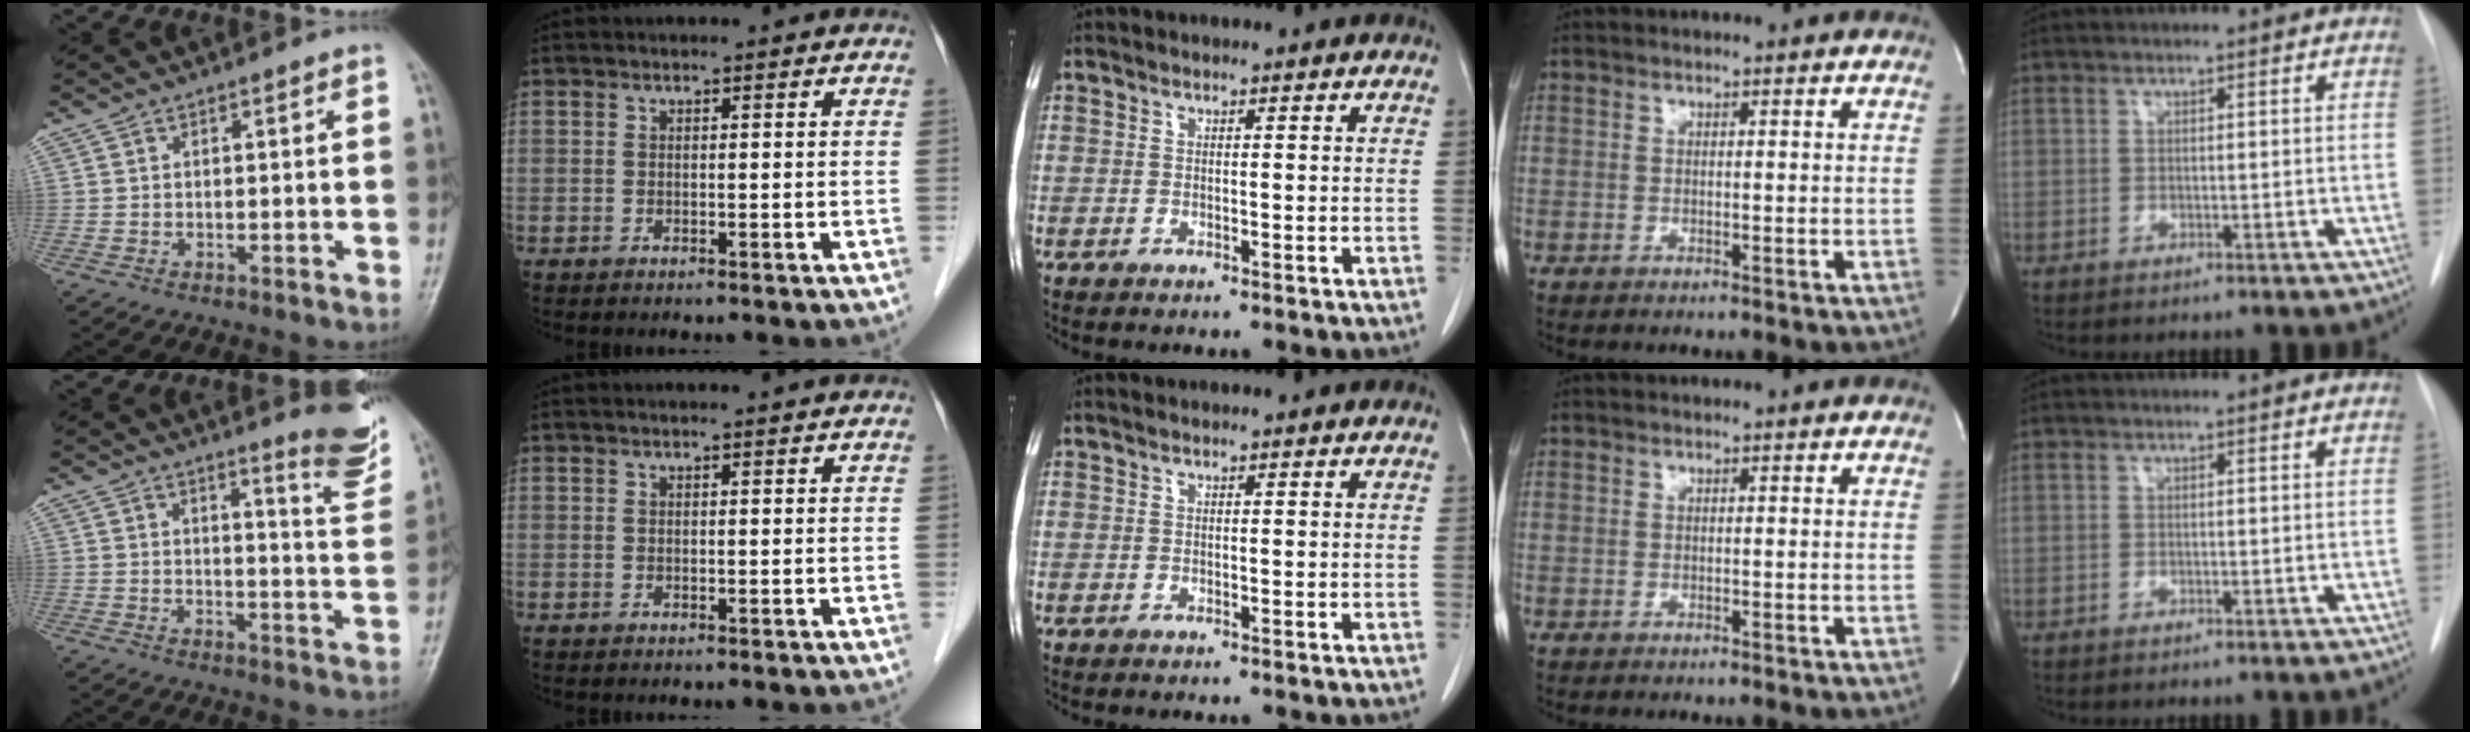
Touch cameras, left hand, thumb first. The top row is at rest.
{"thumb": {"total": 9.5, "force": [6.9, 1.4, 6.3], "torque": [-0.062, -0.060, 0.080]}, "index": {"total": 1.5, "force": [1.4, -0.1, 0.5], "torque": [-0.008, 0.010, 0.020]}}